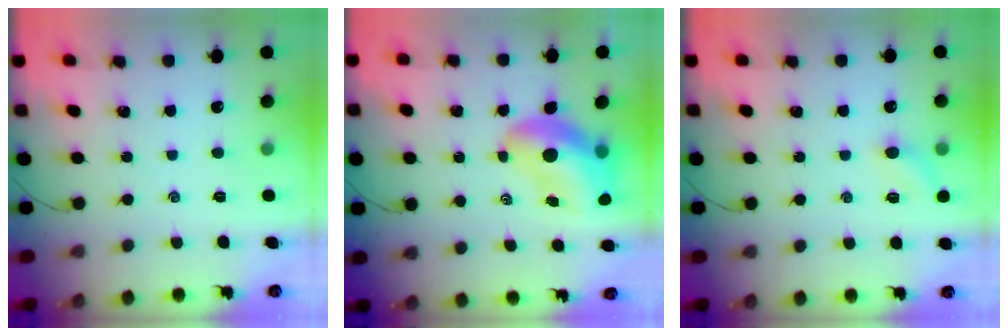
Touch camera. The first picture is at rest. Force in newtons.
{"total": 13.5, "press": 12.9, "slide": 4.0}
{"total": 6.8, "press": 6.5, "slide": 2.0}